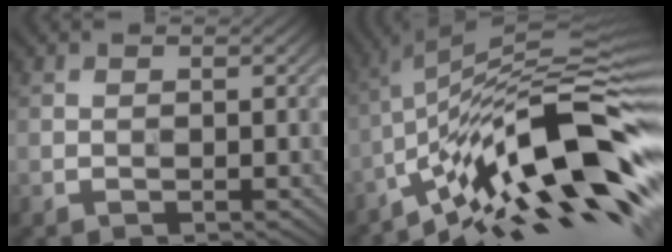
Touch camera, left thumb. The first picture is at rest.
{"total": 16.3, "force": [-5.8, 3.7, 14.8], "torque": [-0.236, 0.034, -0.117]}